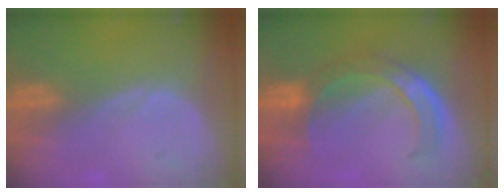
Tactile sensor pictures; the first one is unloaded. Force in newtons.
{"total": 8.0, "press": 6.8, "slide": 4.1}